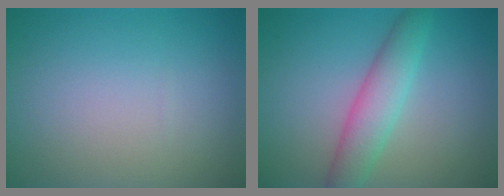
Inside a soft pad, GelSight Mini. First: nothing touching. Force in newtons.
{"total": 4.0, "press": 4.0, "slide": 0.1}